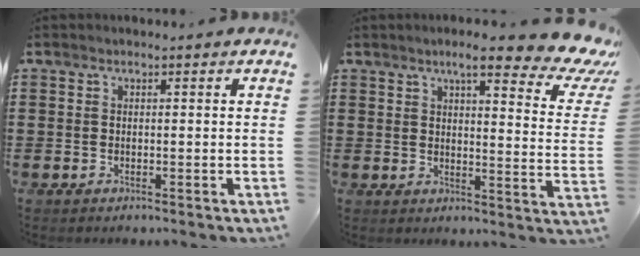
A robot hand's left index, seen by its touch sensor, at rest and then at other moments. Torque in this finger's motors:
{"motor_torque": [0.82, -0.76, 0.30, 0.05]}